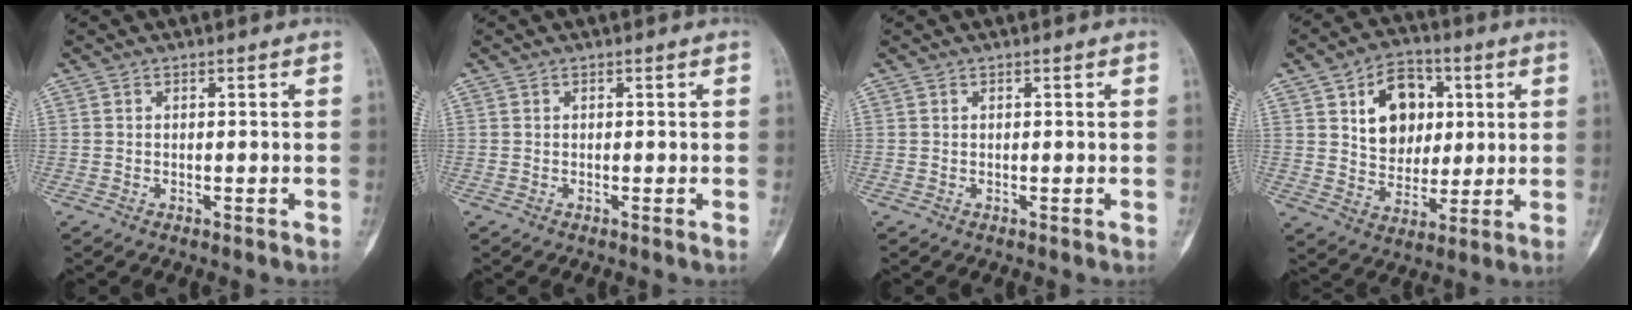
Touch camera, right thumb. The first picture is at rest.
{"total": 0.0}
{"total": 0.0}
{"total": 13.1, "force": [3.7, 9.9, 7.8], "torque": [-0.074, -0.007, 0.063]}